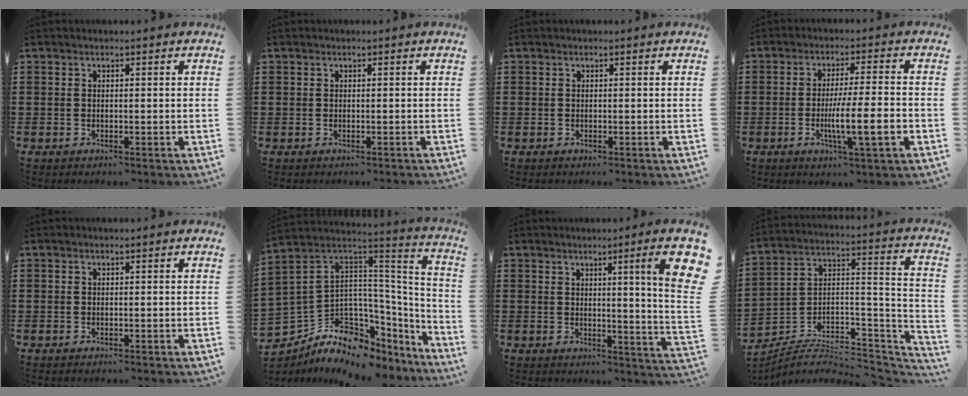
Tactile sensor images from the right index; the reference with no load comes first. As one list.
[{"total": 0.0}, {"total": 0.0}, {"total": 8.3, "force": [-2.2, 0.7, 8.0], "torque": [-0.143, -0.013, -0.041]}, {"total": 0.0}, {"total": 8.5, "force": [-4.6, 6.1, 3.6], "torque": [-0.105, -0.018, -0.083]}, {"total": 8.7, "force": [3.6, -0.3, 7.9], "torque": [-0.123, -0.020, 0.051]}, {"total": 5.9, "force": [-5.1, 1.8, 2.3], "torque": [-0.036, -0.004, -0.102]}]